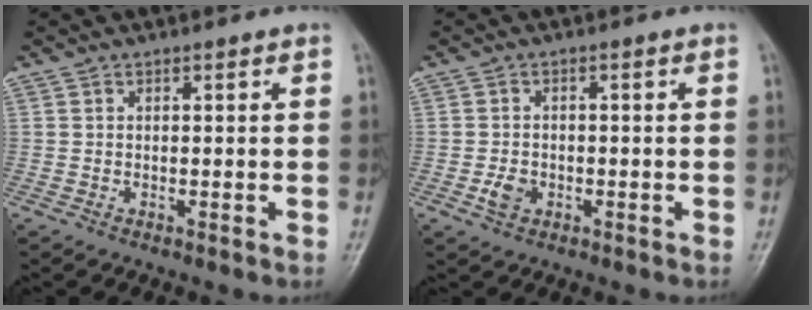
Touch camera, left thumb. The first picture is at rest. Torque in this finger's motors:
{"motor_torque": [-0.05, 0.09, 0.01, 0.00, 0.00]}